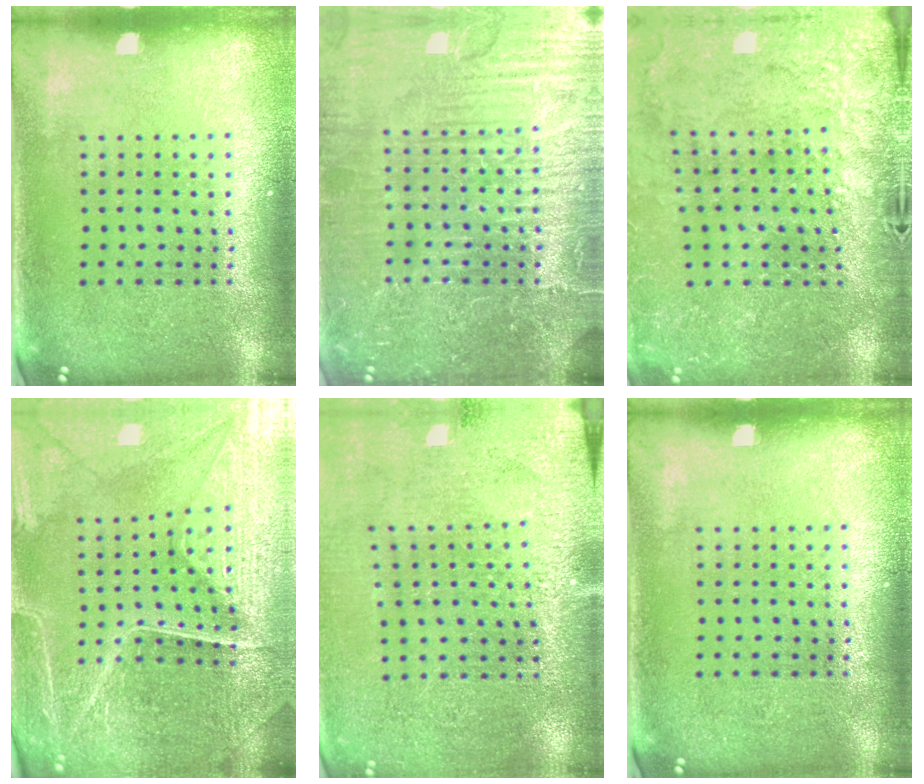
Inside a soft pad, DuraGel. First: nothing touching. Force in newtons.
{"total": 7.7, "press": 7.6, "slide": 0.9}
{"total": 3.2, "press": 3.1, "slide": 0.7}
{"total": 4.4, "press": 4.3, "slide": 0.8}
{"total": 2.8, "press": 2.8, "slide": 0.2}
{"total": 0.0}